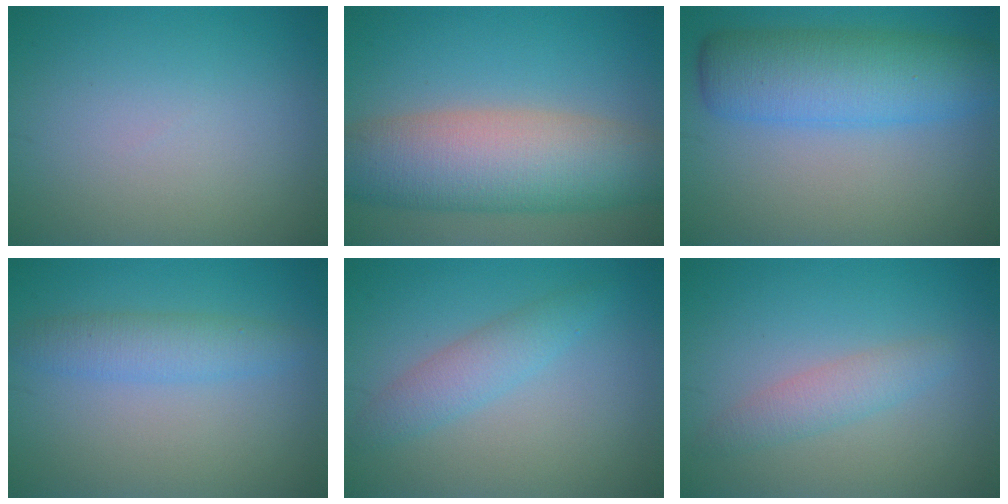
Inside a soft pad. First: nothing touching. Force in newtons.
{"total": 9.9, "press": 9.9, "slide": 0.5}
{"total": 7.6, "press": 7.6, "slide": 0.1}
{"total": 2.9, "press": 2.9, "slide": 0.1}
{"total": 2.7, "press": 2.7, "slide": 0.1}
{"total": 2.2, "press": 2.2, "slide": 0.1}